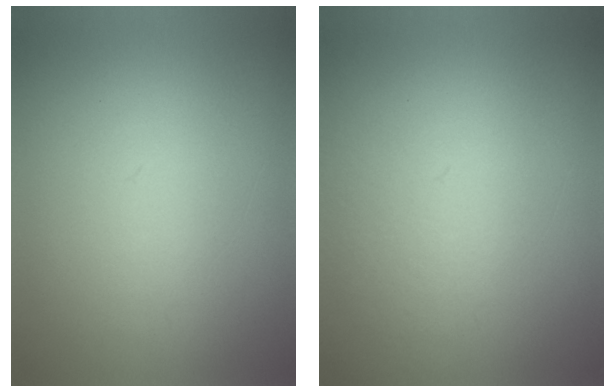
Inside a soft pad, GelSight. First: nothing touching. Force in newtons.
{"total": 4.8}